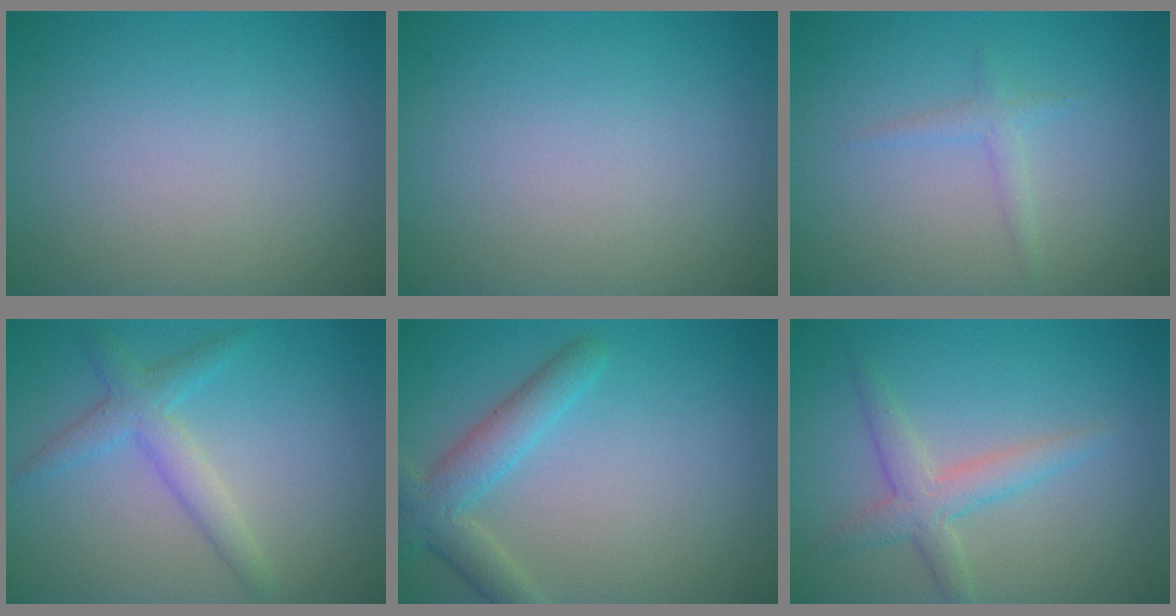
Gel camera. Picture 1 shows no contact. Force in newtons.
{"total": 0.0}
{"total": 1.1, "press": 1.1, "slide": 0.1}
{"total": 2.9, "press": 2.9, "slide": 0.1}
{"total": 3.8, "press": 3.8, "slide": 0.1}
{"total": 2.9, "press": 2.9, "slide": 0.1}